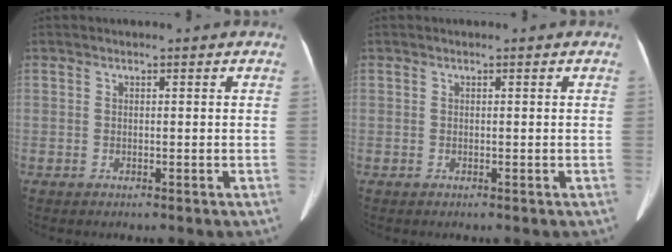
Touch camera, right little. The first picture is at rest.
{"total": 0.0}